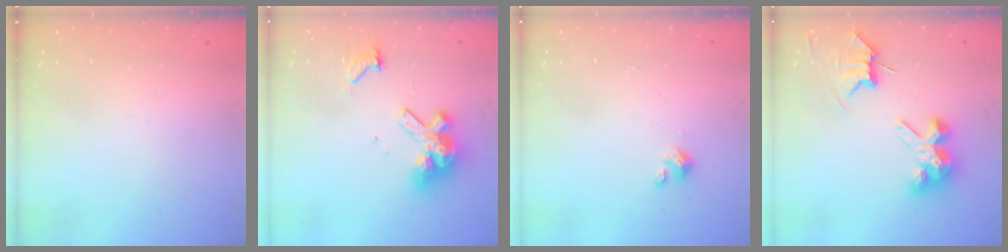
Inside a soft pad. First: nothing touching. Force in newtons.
{"total": 11.4, "press": 11.4, "slide": 1.4}
{"total": 2.0, "press": 2.0, "slide": 0.2}
{"total": 7.1, "press": 7.1, "slide": 0.7}